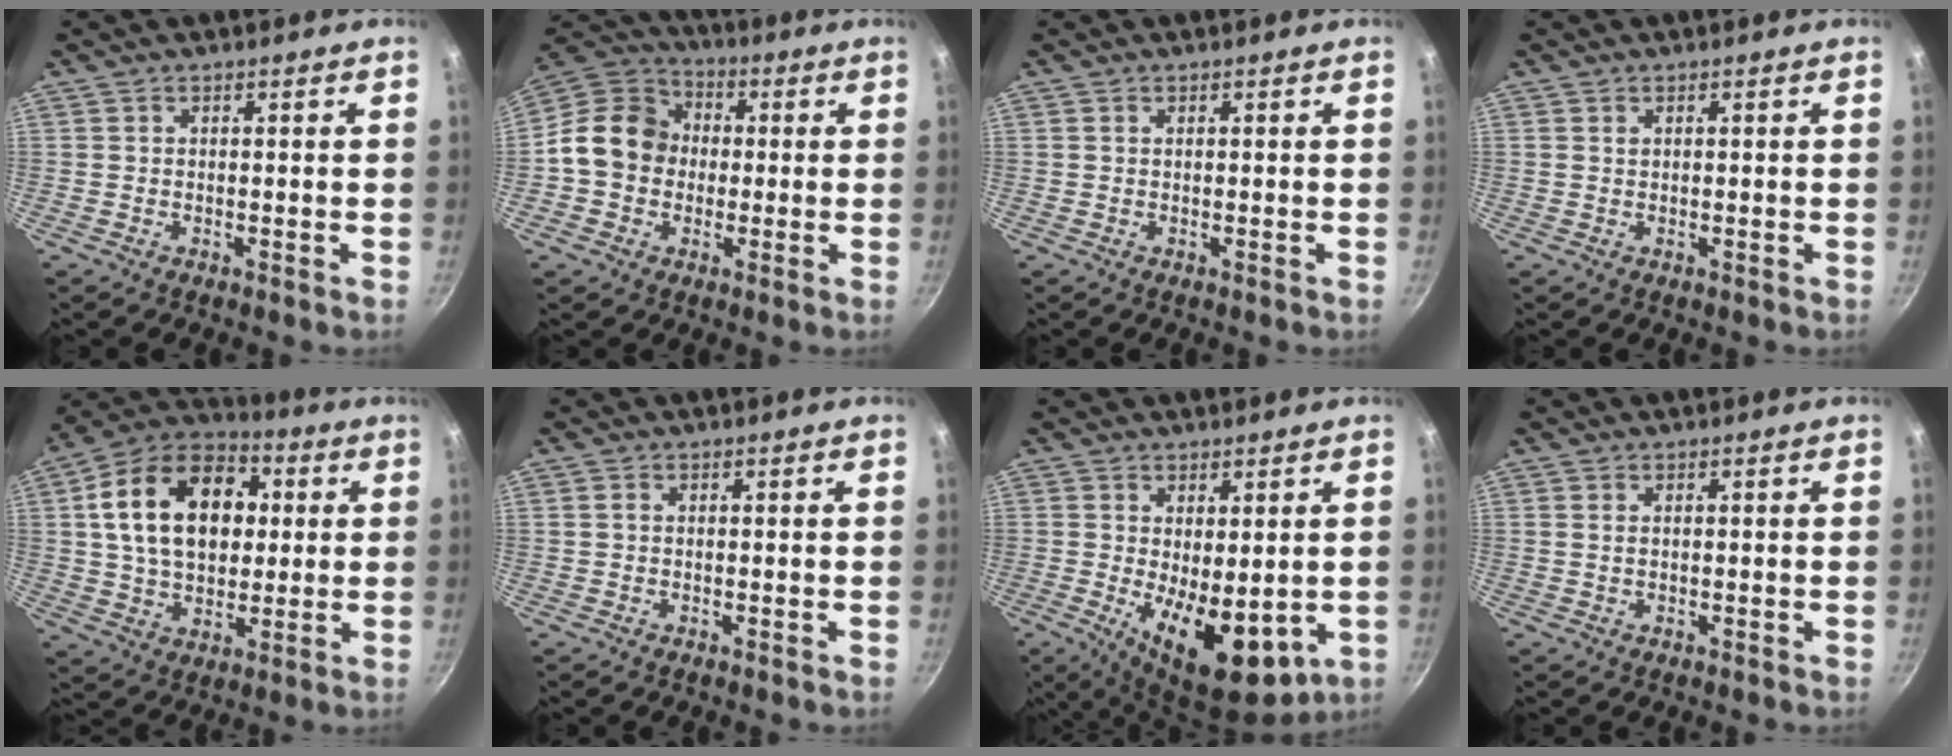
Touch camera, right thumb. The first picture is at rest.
{"total": 13.5, "force": [-0.4, 11.5, 7.0], "torque": [-0.088, 0.032, -0.028]}
{"total": 0.0}
{"total": 0.6, "force": [0.3, 0.5, 0.3], "torque": [-0.004, 0.002, 0.005]}
{"total": 20.9, "force": [3.8, 14.3, 14.7], "torque": [-0.216, 0.021, 0.053]}
{"total": 0.8, "force": [0.1, 0.6, 0.5], "torque": [-0.008, 0.004, 0.001]}
{"total": 12.7, "force": [-1.5, 6.3, 11.0], "torque": [-0.145, -0.022, -0.006]}
{"total": 0.9, "force": [0.2, 0.6, 0.7], "torque": [-0.012, 0.002, 0.003]}